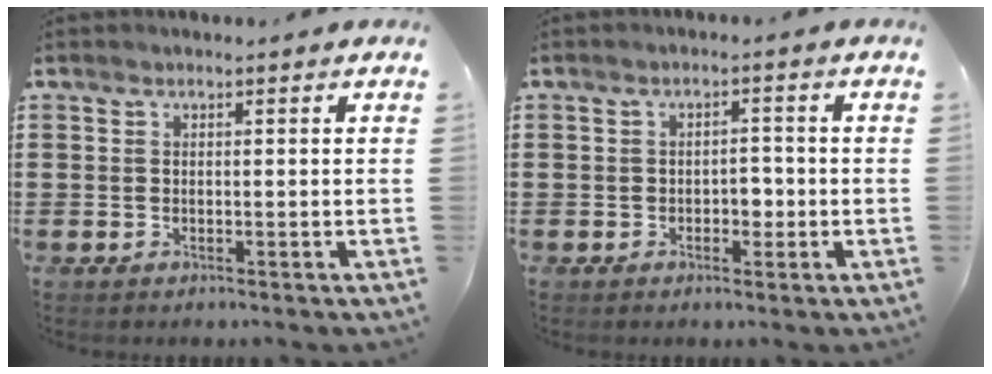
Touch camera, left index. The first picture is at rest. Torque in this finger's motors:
{"motor_torque": [0.07, 0.07, 0.05, 0.03]}